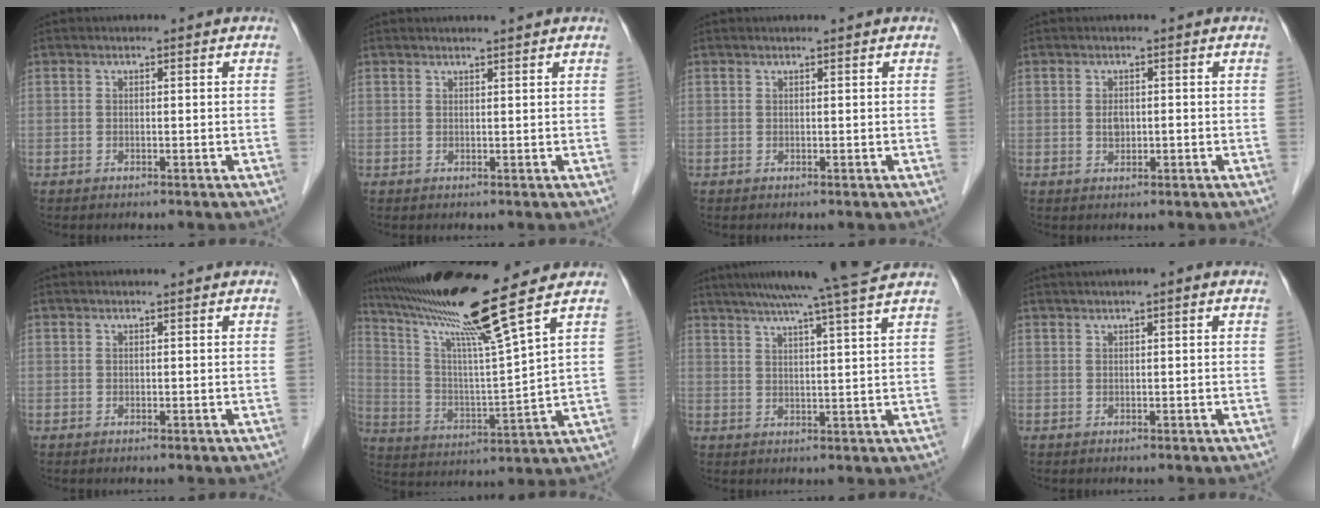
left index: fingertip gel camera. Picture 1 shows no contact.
{"total": 1.7, "force": [1.7, -0.2, 0.5], "torque": [-0.001, 0.011, 0.028]}
{"total": 0.0}
{"total": 1.7, "force": [-0.1, 1.0, 1.3], "torque": [-0.020, 0.003, 0.001]}
{"total": 0.0}
{"total": 15.0, "force": [11.7, -2.9, 8.9], "torque": [-0.153, -0.011, 0.216]}
{"total": 13.3, "force": [10.9, -1.4, 7.4], "torque": [-0.116, 0.018, 0.144]}
{"total": 2.0, "force": [1.2, 0.0, 1.6], "torque": [-0.029, 0.014, 0.021]}